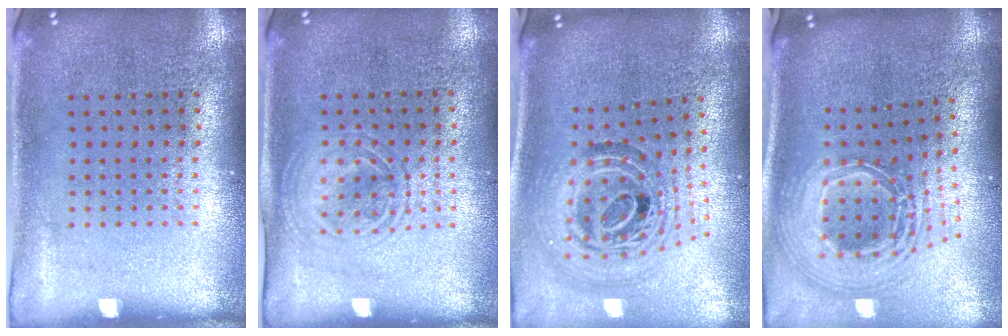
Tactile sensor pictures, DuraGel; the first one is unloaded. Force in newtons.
{"total": 1.5, "press": 1.3, "slide": 0.6}
{"total": 1.9, "press": 1.5, "slide": 1.1}
{"total": 2.8, "press": 1.9, "slide": 2.1}